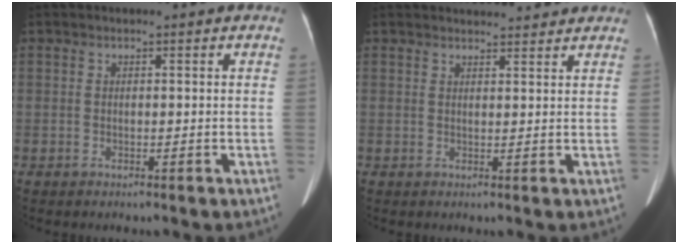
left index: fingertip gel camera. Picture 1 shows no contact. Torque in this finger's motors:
{"motor_torque": [0.31, -0.56, -0.01, -0.01]}